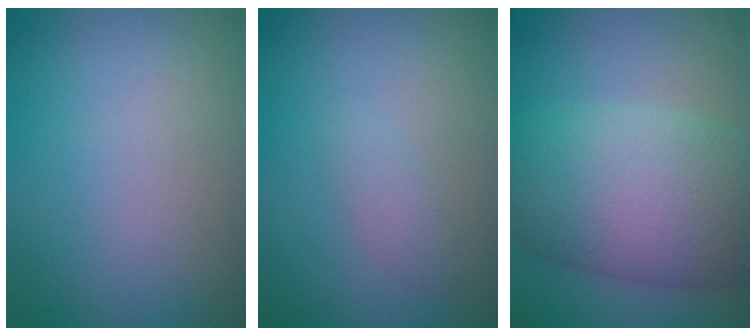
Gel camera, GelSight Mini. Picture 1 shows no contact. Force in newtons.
{"total": 1.2, "press": 1.1, "slide": 0.1}
{"total": 10.7, "press": 10.7, "slide": 0.2}